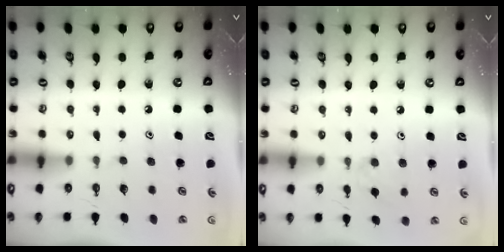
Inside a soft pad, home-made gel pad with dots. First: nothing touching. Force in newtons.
{"total": 7.3, "press": 7.2, "slide": 0.7}